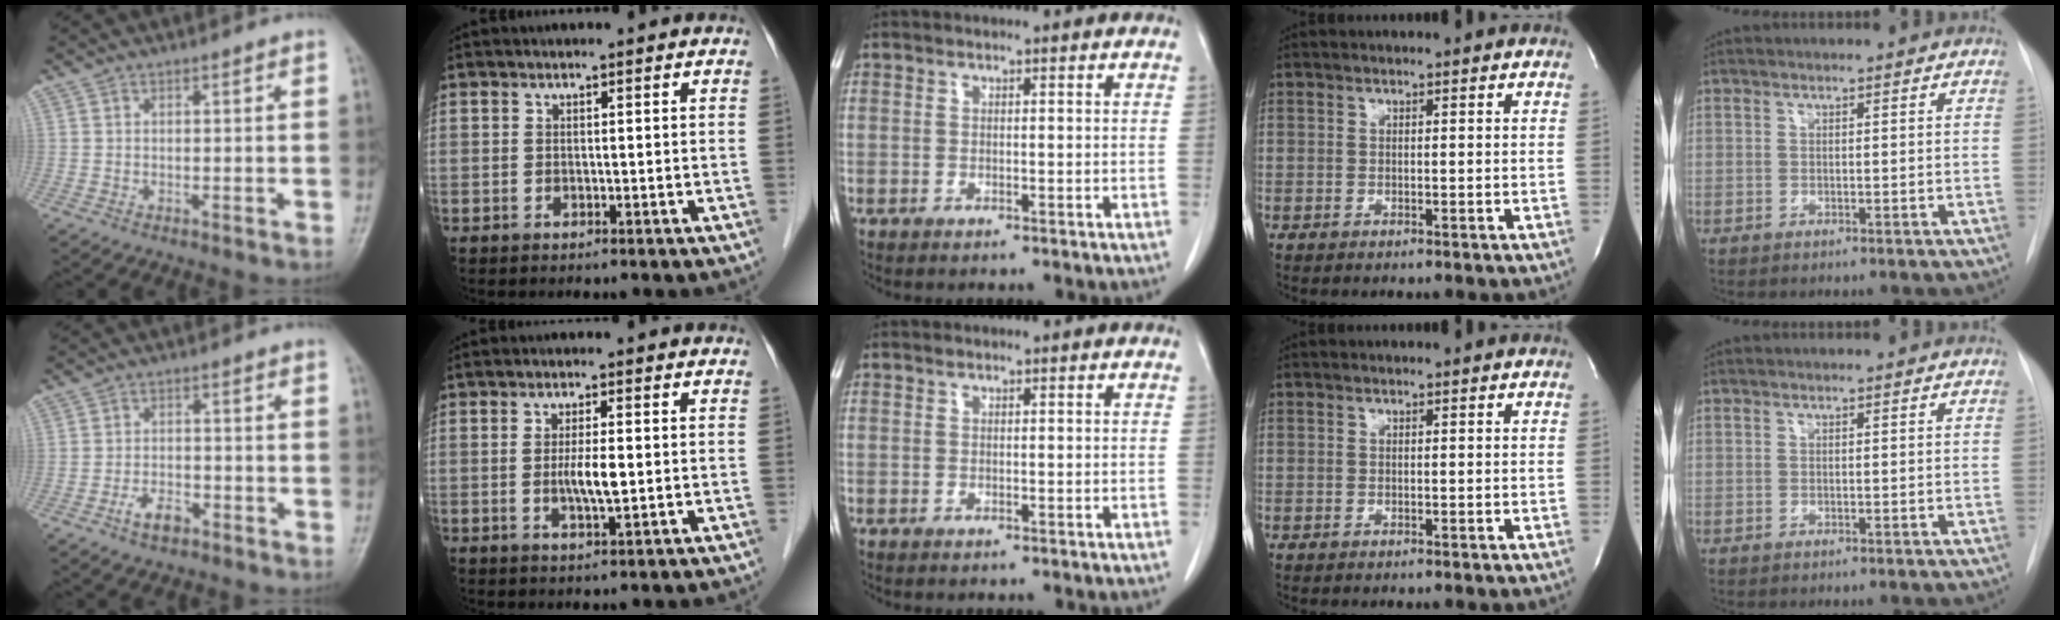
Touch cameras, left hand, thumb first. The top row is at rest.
{"thumb": {"total": 4.2, "force": [-2.5, 2.2, 2.5], "torque": [-0.039, 0.017, -0.046]}, "index": {"total": 4.0, "force": [-0.2, 0.3, 3.9], "torque": [-0.074, -0.006, -0.002]}}